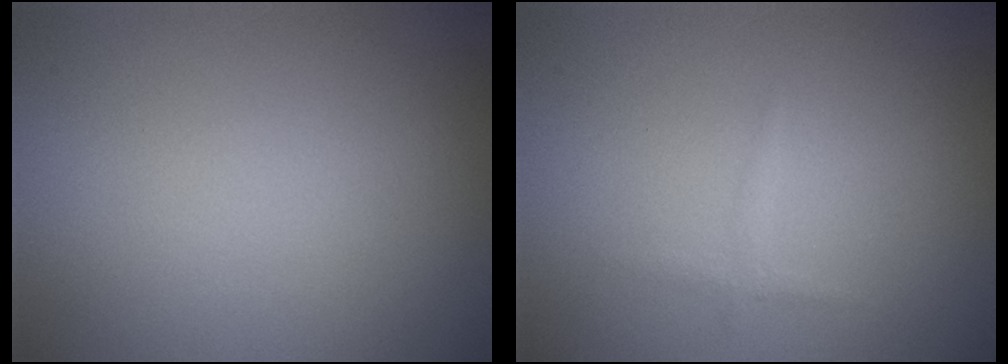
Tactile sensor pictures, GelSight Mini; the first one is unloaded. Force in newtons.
{"total": 0.7, "press": 0.7, "slide": 0.0}